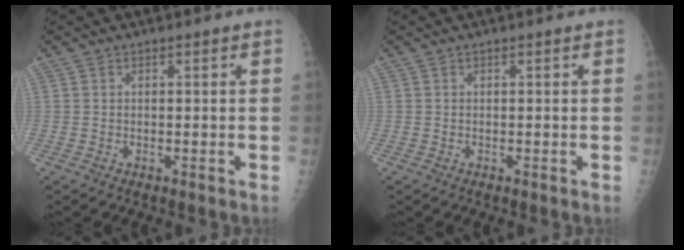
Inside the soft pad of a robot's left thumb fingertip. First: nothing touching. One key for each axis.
{"total": 0.0}